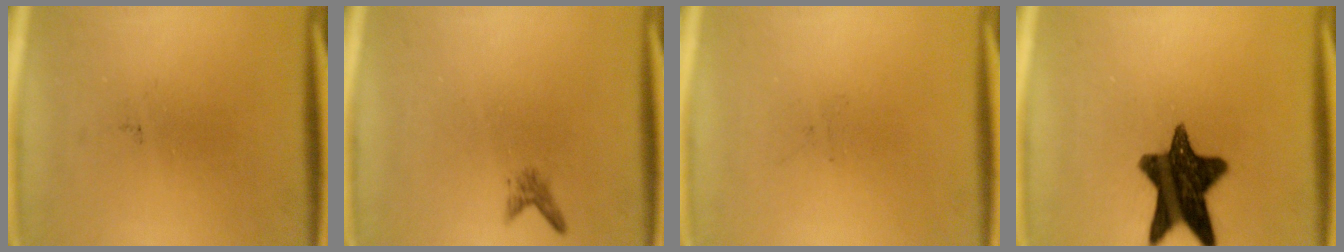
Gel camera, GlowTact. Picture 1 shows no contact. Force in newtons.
{"total": 1.1}
{"total": 0.0}
{"total": 13.6}